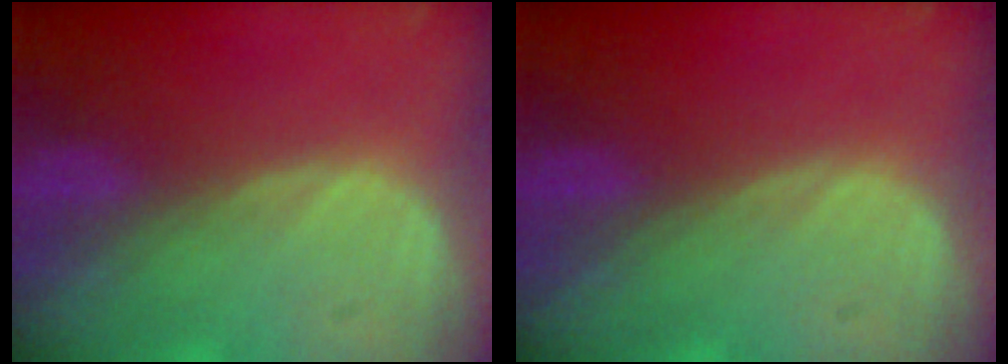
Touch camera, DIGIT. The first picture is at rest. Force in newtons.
{"total": 0.0}